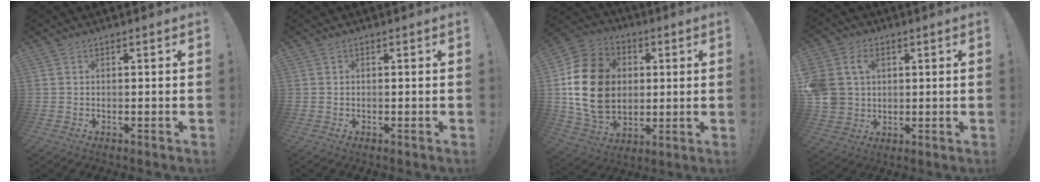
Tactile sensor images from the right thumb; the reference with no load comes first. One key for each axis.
{"total": 0.0}
{"total": 21.6, "fx": 1.9, "fy": 16.7, "fz": 13.6, "tx": -0.234, "ty": 0.009, "tz": 0.051}
{"total": 10.5, "fx": 3.0, "fy": 8.6, "fz": 5.1, "tx": -0.114, "ty": -0.006, "tz": 0.060}